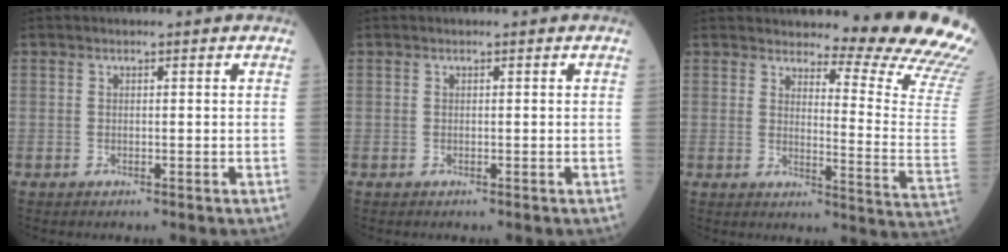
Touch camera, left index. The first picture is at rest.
{"total": 0.0}
{"total": 16.4, "force": [15.4, -0.9, 5.4], "torque": [-0.076, -0.149, 0.164]}